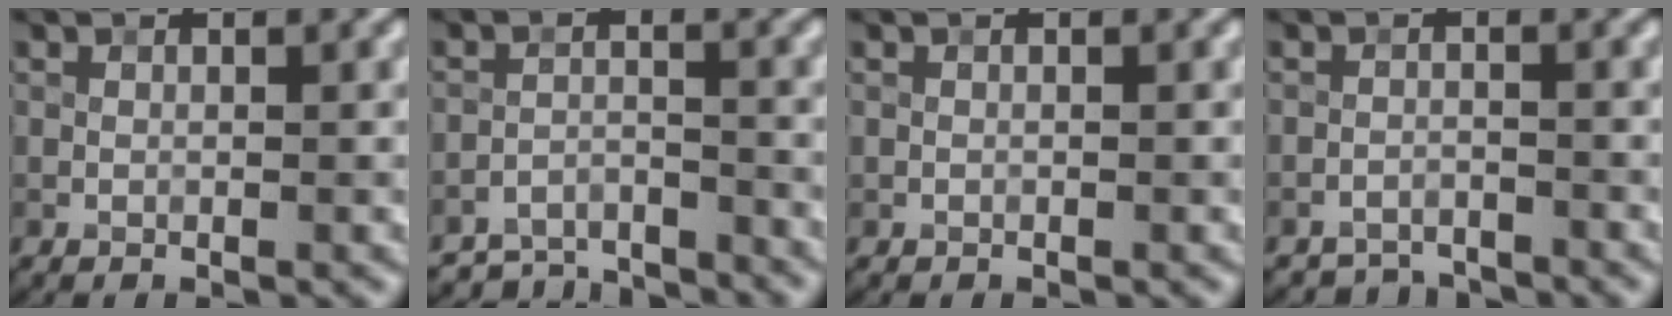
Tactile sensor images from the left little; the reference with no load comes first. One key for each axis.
{"total": 5.3, "fx": -5.1, "fy": 1.1, "fz": 0.6, "tx": -0.006, "ty": -0.010, "tz": -0.093}
{"total": 0.0}
{"total": 2.2, "fx": -2.1, "fy": 0.4, "fz": -0.5, "tx": 0.020, "ty": 0.000, "tz": -0.041}